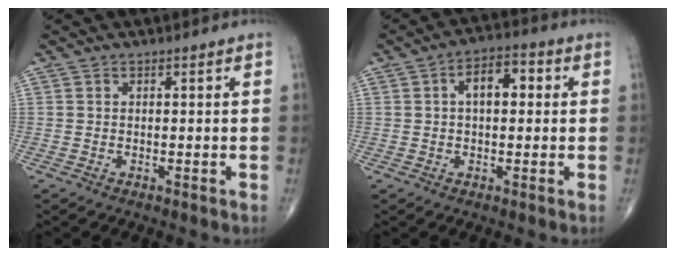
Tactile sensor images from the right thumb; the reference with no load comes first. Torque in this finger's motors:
{"motor_torque": [0.13, 1.50, 0.71, 0.02, 0.02]}